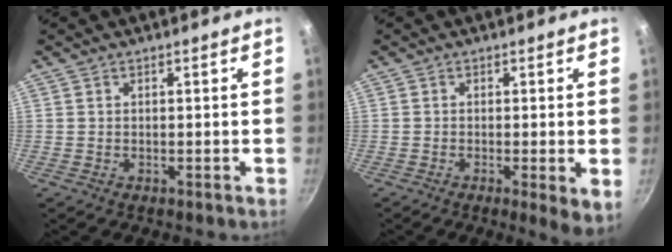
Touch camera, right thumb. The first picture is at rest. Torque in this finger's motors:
{"motor_torque": [-0.04, 0.18, -0.07, -0.38, -0.06]}